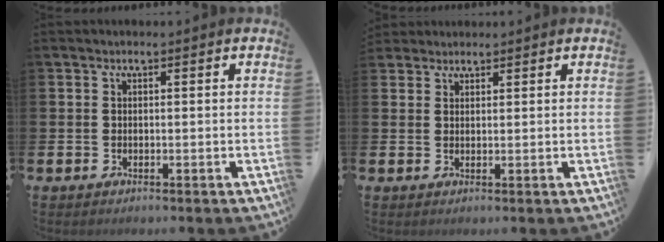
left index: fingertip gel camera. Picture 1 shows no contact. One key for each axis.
{"total": 2.1, "fx": 1.9, "fy": 0.8, "fz": -0.1, "tx": 0.005, "ty": -0.003, "tz": 0.035}